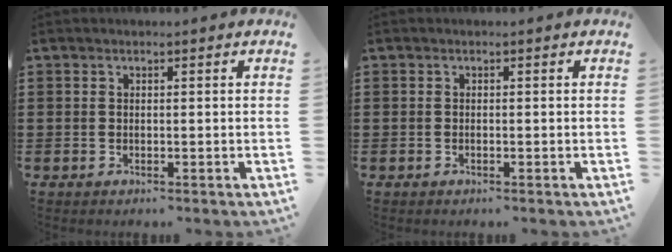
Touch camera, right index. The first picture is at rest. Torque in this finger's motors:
{"motor_torque": [0.11, 0.46, -0.01, 0.00]}